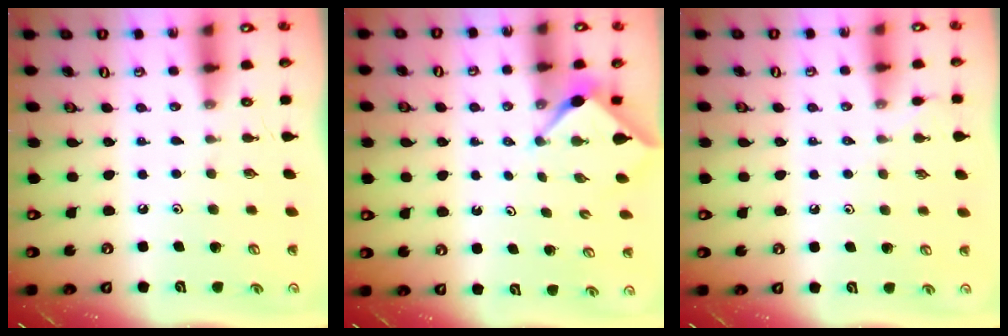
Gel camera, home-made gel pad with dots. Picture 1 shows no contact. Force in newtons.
{"total": 3.0, "press": 2.9, "slide": 0.3}
{"total": 2.9, "press": 2.9, "slide": 0.5}